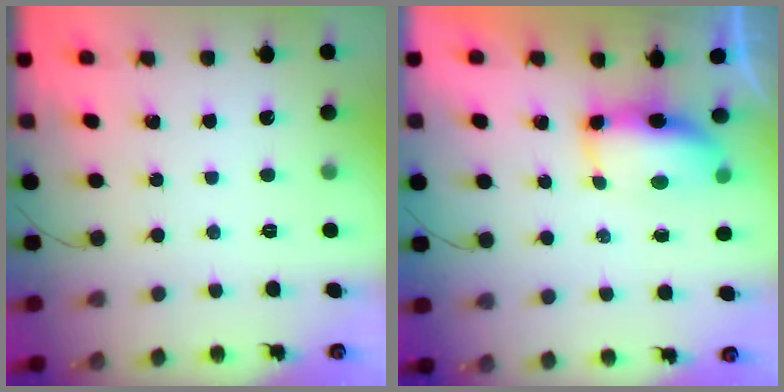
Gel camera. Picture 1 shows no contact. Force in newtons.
{"total": 13.8, "press": 9.9, "slide": 9.7}